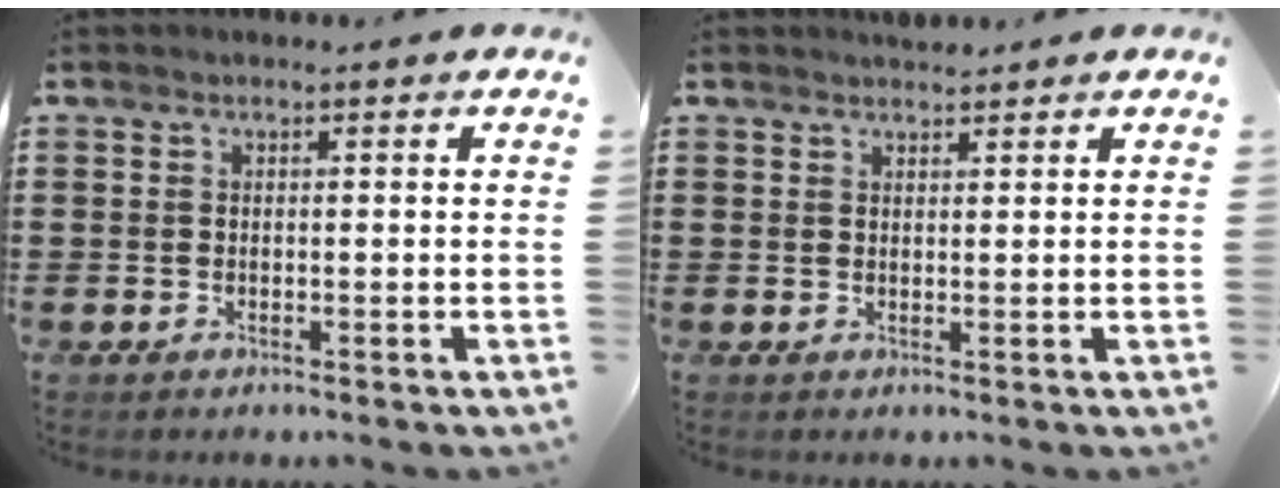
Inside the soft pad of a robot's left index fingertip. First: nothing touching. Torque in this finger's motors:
{"motor_torque": [0.25, -0.22, -0.06, 0.00]}